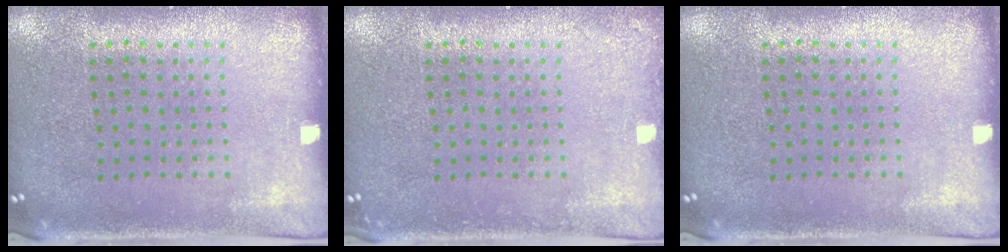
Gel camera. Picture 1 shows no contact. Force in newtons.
{"total": 0.8, "press": 0.8, "slide": 0.1}
{"total": 0.0}